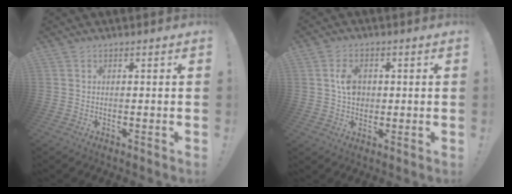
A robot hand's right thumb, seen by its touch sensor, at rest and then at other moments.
{"total": 6.5, "force": [0.5, 4.9, 4.3], "torque": [-0.063, 0.009, 0.011]}